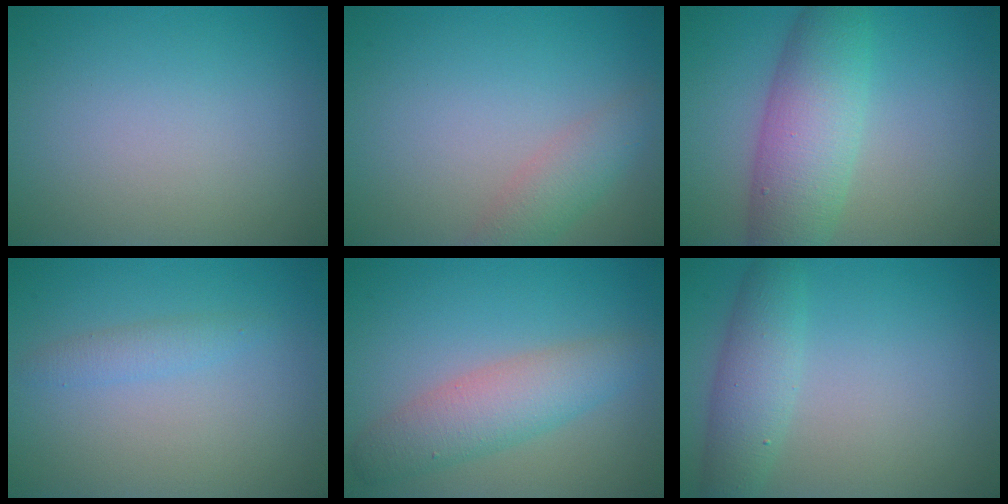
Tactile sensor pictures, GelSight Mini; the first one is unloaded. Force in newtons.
{"total": 2.5, "press": 2.5, "slide": 0.1}
{"total": 6.8, "press": 6.8, "slide": 0.2}
{"total": 1.4, "press": 1.4, "slide": 0.0}
{"total": 4.5, "press": 4.5, "slide": 0.1}
{"total": 3.4, "press": 3.4, "slide": 0.2}